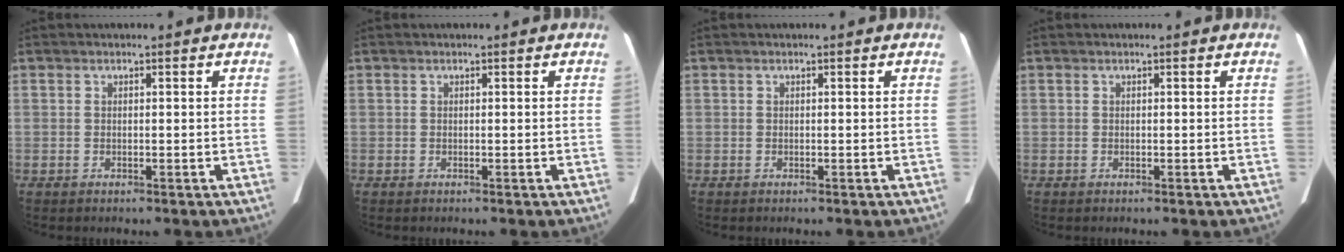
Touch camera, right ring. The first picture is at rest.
{"total": 0.0}
{"total": 0.0}
{"total": 0.0}